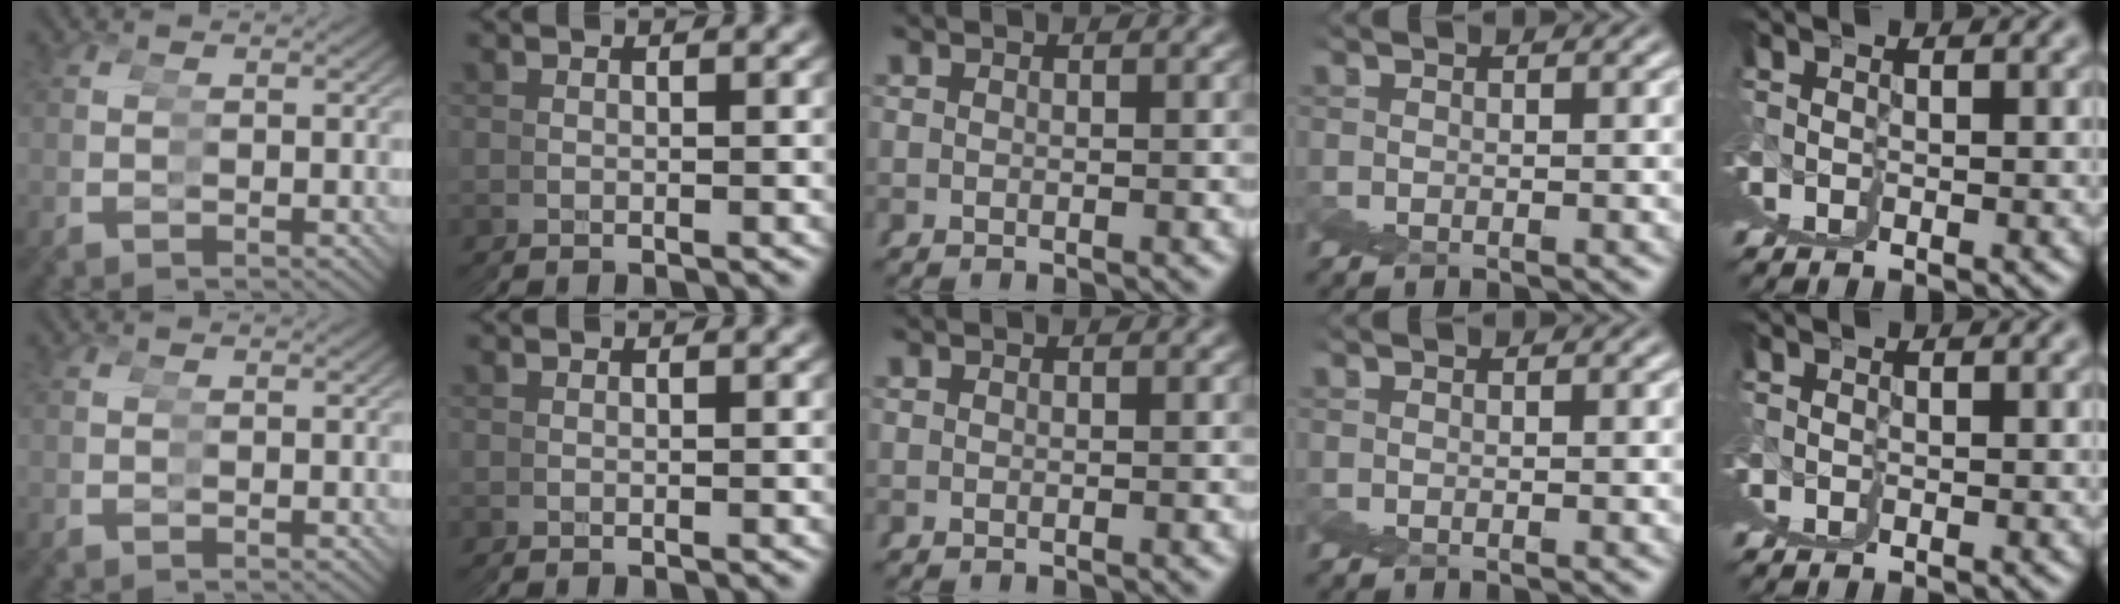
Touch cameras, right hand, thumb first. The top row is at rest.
{}